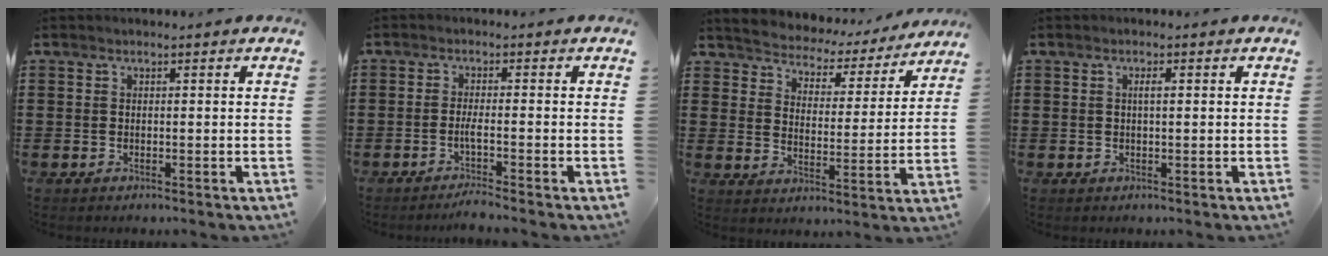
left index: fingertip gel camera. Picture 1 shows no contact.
{"total": 2.7, "force": [-1.6, -0.2, 2.2], "torque": [-0.046, -0.002, -0.034]}
{"total": 3.2, "force": [3.2, 0.3, -0.5], "torque": [-0.015, -0.034, 0.045]}
{"total": 1.2, "force": [0.3, 0.4, 1.1], "torque": [-0.023, 0.001, 0.004]}